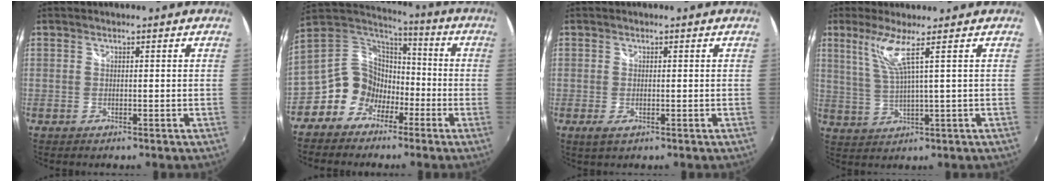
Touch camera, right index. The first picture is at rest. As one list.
[{"total": 12.7, "force": [-5.6, 10.6, 4.3], "torque": [-0.094, 0.037, -0.106]}, {"total": 2.0, "force": [-0.6, 0.9, 1.7], "torque": [-0.033, -0.008, -0.006]}, {"total": 5.6, "force": [2.9, -1.0, 4.6], "torque": [-0.092, -0.010, 0.066]}]